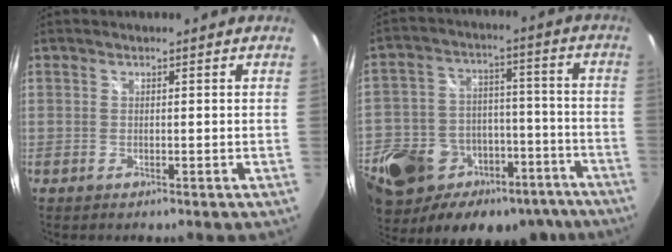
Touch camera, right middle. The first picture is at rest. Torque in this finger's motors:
{"motor_torque": [1.07, -1.07, 0.40, 0.21]}